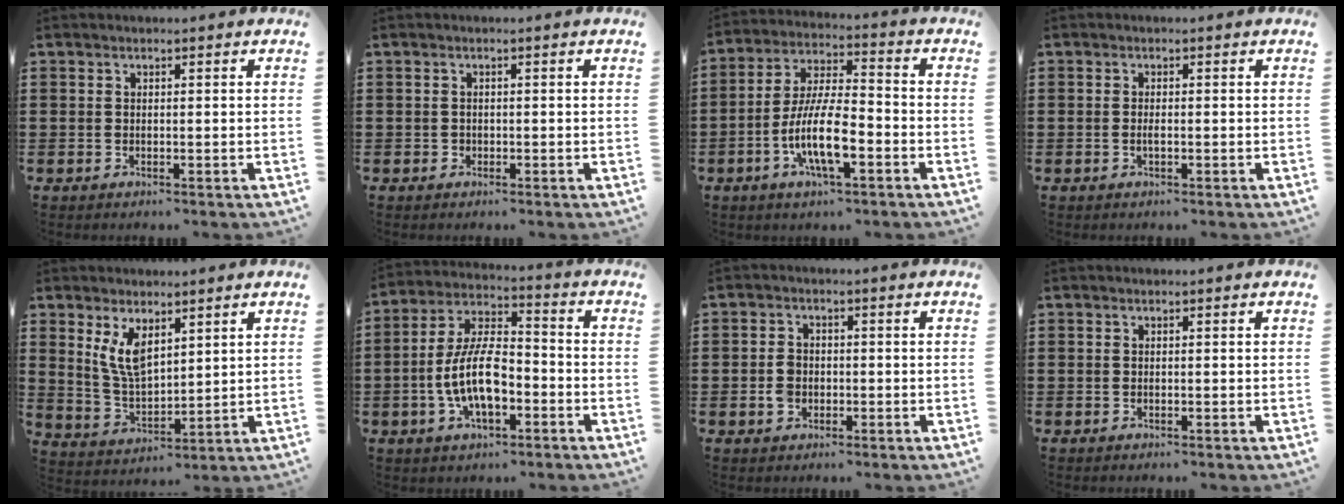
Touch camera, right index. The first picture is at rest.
{"total": 0.7, "force": [-0.2, 0.6, 0.1], "torque": [-0.005, 0.004, -0.006]}
{"total": 10.7, "force": [-4.0, 3.2, 9.3], "torque": [-0.206, -0.008, -0.079]}
{"total": 1.1, "force": [-0.3, 0.3, 1.0], "torque": [-0.020, -0.003, -0.005]}
{"total": 6.5, "force": [3.2, 3.0, 4.8], "torque": [-0.111, -0.008, 0.057]}
{"total": 10.7, "force": [-3.2, 4.9, 8.9], "torque": [-0.199, -0.002, -0.063]}
{"total": 2.9, "force": [-0.7, 2.2, 1.7], "torque": [-0.042, 0.002, -0.016]}
{"total": 0.0}